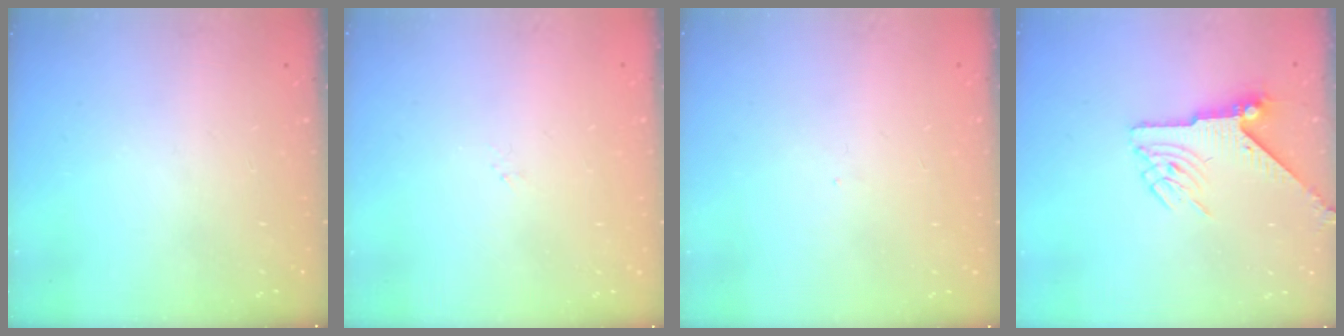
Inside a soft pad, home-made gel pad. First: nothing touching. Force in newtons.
{"total": 1.3, "press": 1.2, "slide": 0.3}
{"total": 0.9, "press": 0.8, "slide": 0.4}
{"total": 6.7, "press": 6.7, "slide": 0.2}